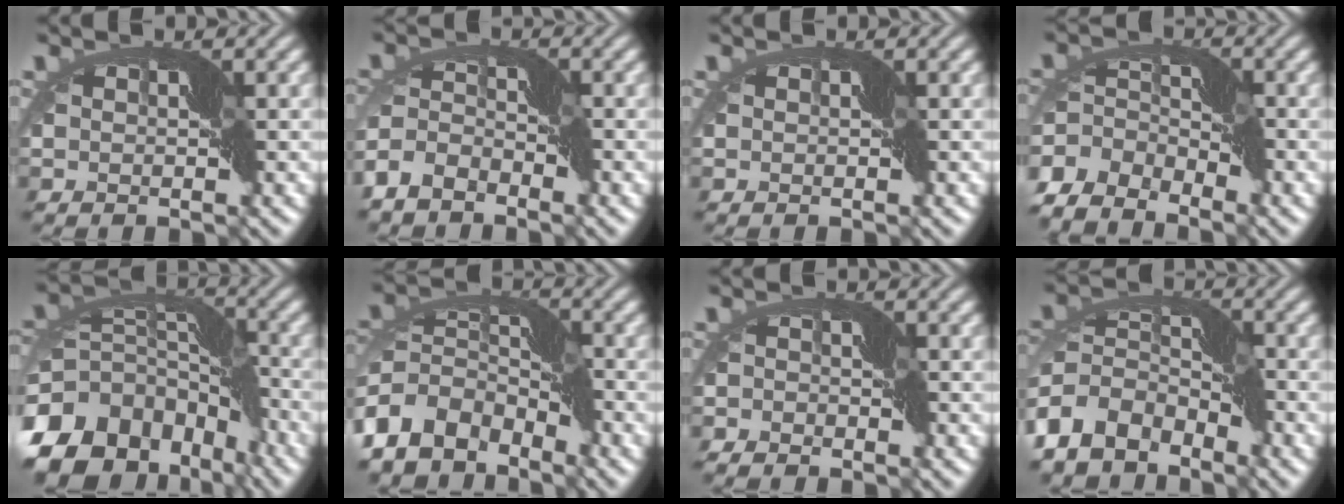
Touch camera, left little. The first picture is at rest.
{"total": 4.6, "force": [-3.6, 2.2, 1.8], "torque": [-0.049, 0.007, -0.085]}
{"total": 0.0}
{"total": 5.4, "force": [-3.7, 2.8, 2.7], "torque": [-0.065, 0.008, -0.086]}
{"total": 14.3, "force": [-8.3, 9.4, 6.9], "torque": [-0.143, 0.009, -0.149]}
{"total": 8.6, "force": [-4.7, 5.6, 4.6], "torque": [-0.102, 0.008, -0.102]}
{"total": 3.0, "force": [-2.7, 1.2, 0.4], "torque": [-0.009, 0.003, -0.057]}
{"total": 7.3, "force": [-4.1, 4.6, 3.9], "torque": [-0.085, 0.005, -0.093]}